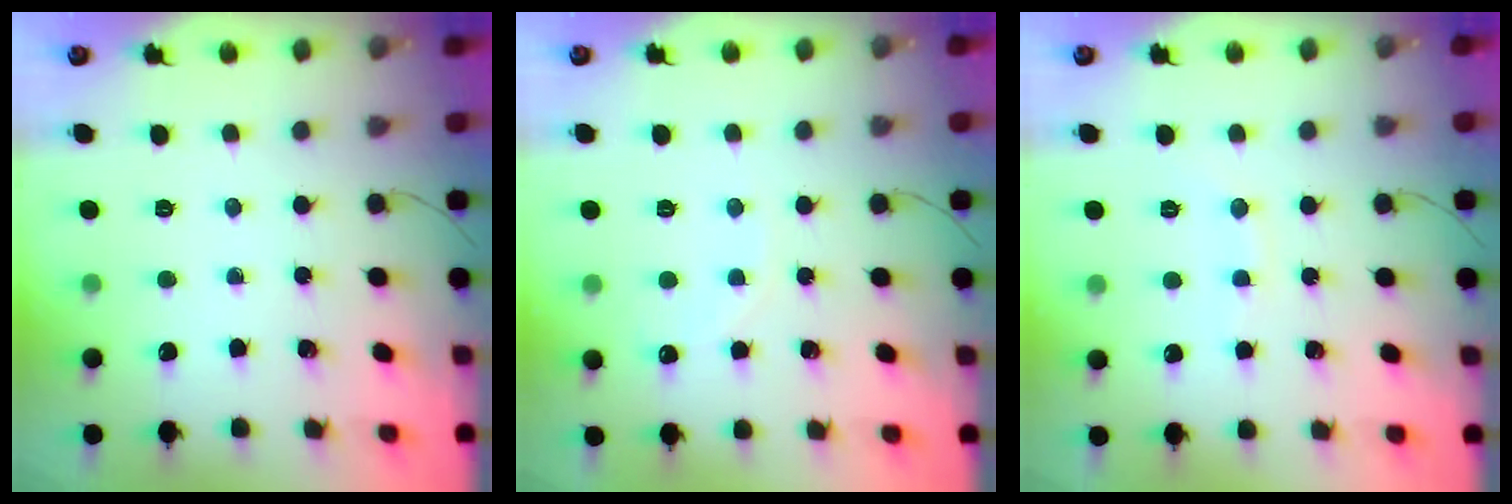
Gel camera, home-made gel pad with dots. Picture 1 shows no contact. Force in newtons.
{"total": 3.6, "press": 3.4, "slide": 0.9}
{"total": 5.8, "press": 5.6, "slide": 1.6}